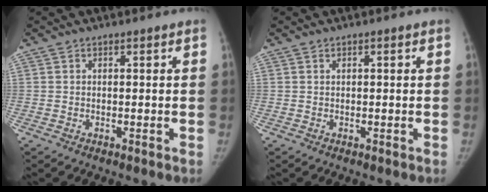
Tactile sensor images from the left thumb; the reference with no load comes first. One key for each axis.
{"total": 0.0}